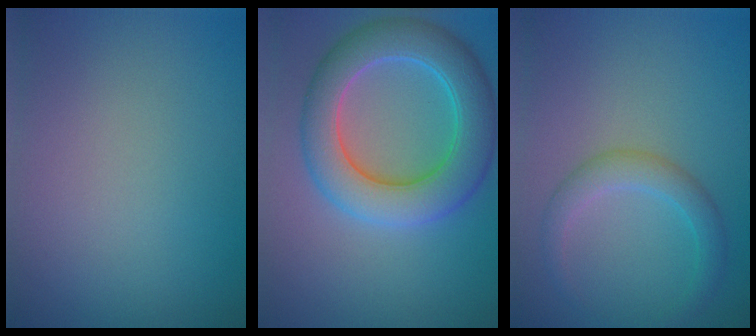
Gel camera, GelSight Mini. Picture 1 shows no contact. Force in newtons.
{"total": 7.5, "press": 7.5, "slide": 0.2}
{"total": 2.4, "press": 2.4, "slide": 0.1}